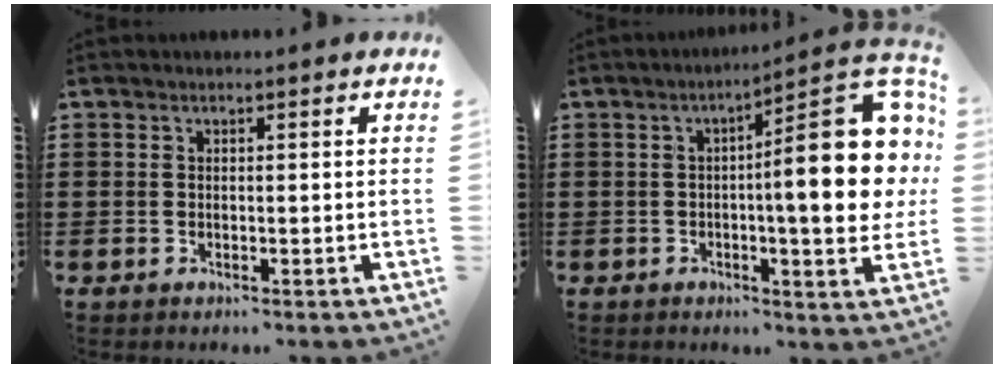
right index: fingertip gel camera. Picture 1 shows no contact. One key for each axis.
{"total": 17.3, "fx": 1.8, "fy": 4.0, "fz": 16.7, "tx": -0.234, "ty": -0.018, "tz": 0.025}